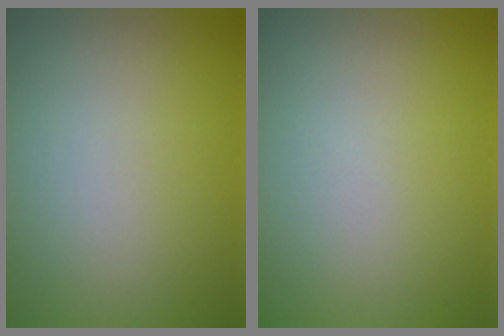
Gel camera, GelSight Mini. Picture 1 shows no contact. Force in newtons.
{"total": 0.0}